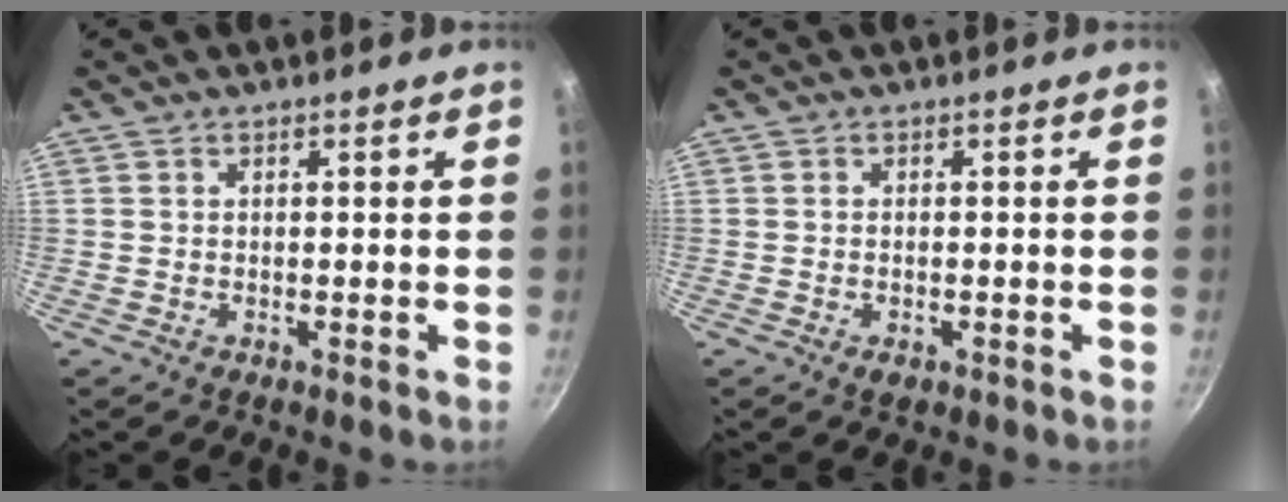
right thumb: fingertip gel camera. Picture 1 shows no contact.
{"total": 0.9, "force": [-0.4, 0.5, 0.6], "torque": [-0.012, 0.005, -0.003]}